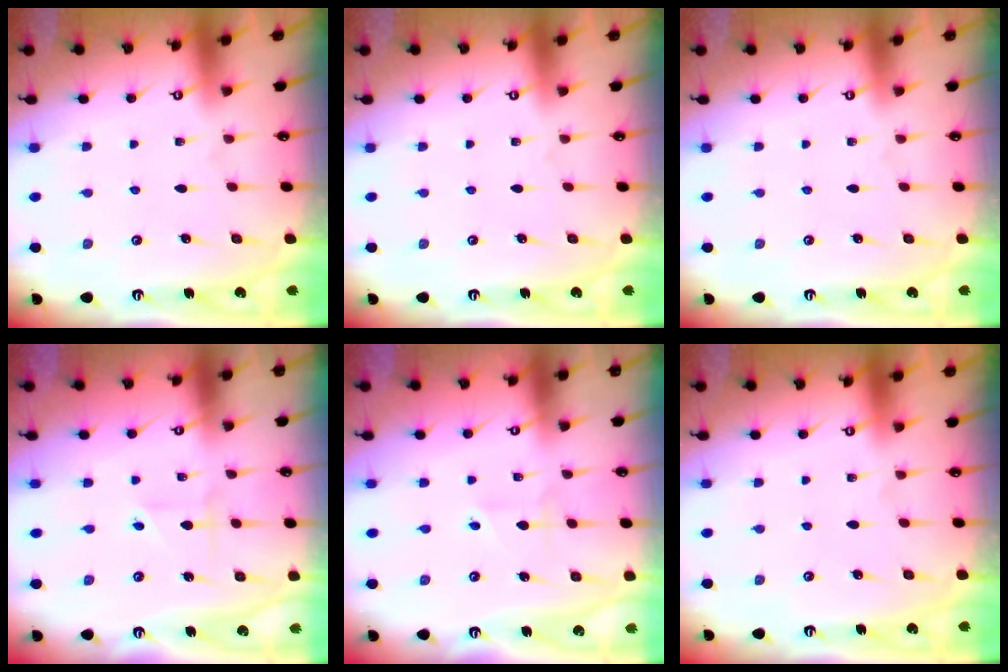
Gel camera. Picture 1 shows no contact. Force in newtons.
{"total": 0.0}
{"total": 0.0}
{"total": 2.1, "press": 1.8, "slide": 1.1}
{"total": 2.1, "press": 2.0, "slide": 0.9}
{"total": 0.0}